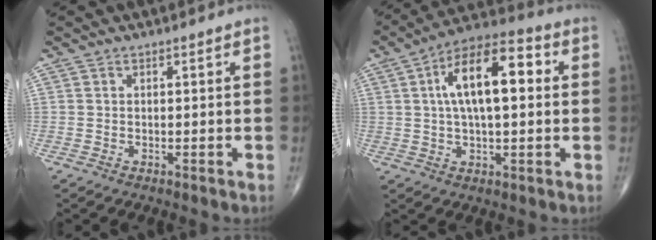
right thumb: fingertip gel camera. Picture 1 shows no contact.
{"total": 15.2, "force": [2.7, 6.6, 13.4], "torque": [-0.218, 0.028, 0.037]}